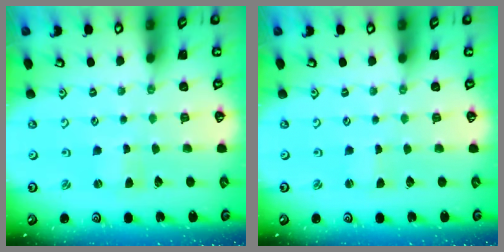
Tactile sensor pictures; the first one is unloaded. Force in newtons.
{"total": 0.0}